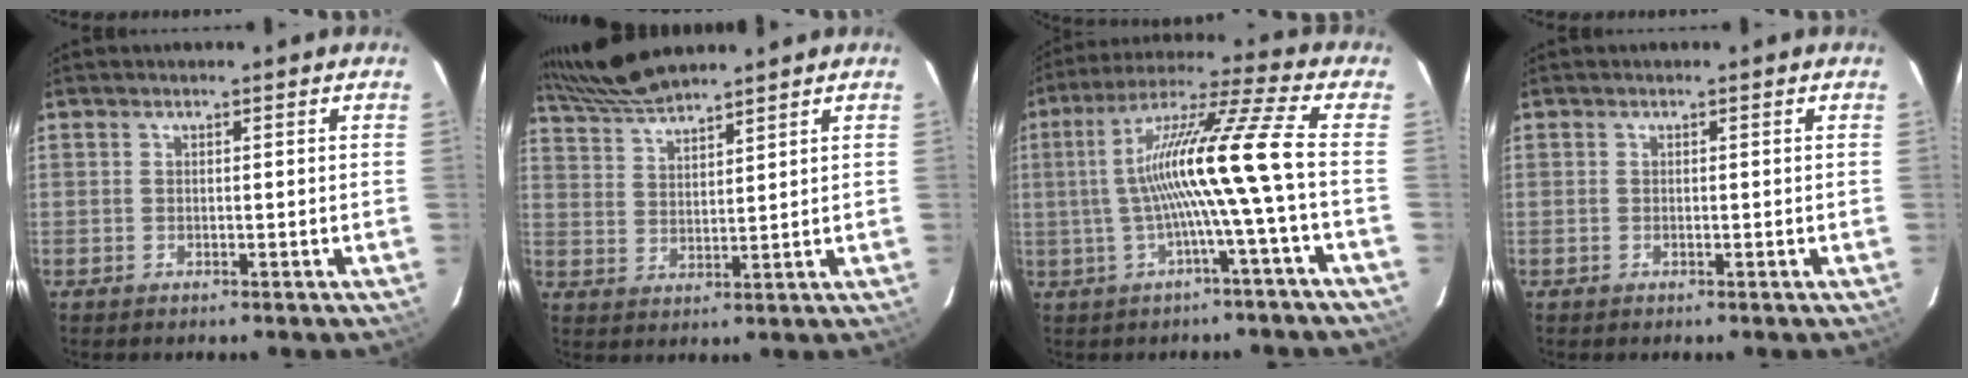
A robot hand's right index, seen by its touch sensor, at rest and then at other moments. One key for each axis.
{"total": 8.3, "fx": 7.7, "fy": 0.2, "fz": 2.9, "tx": -0.067, "ty": 0.011, "tz": 0.149}
{"total": 14.0, "fx": -2.0, "fy": -2.8, "fz": 13.6, "tx": -0.237, "ty": 0.005, "tz": -0.034}
{"total": 0.0}